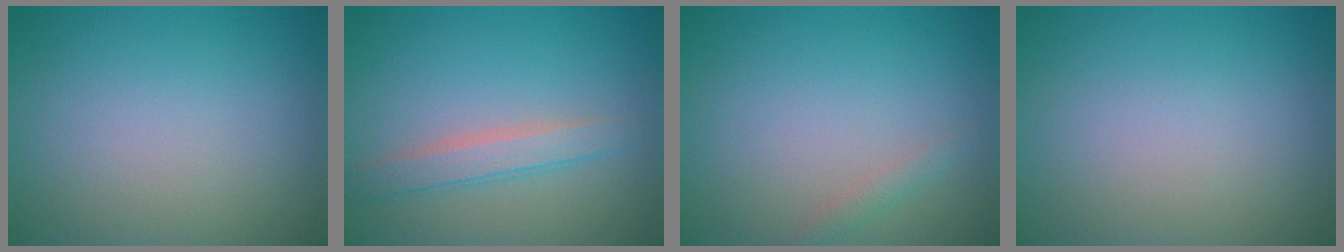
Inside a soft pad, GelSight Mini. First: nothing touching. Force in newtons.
{"total": 2.4, "press": 2.4, "slide": 0.1}
{"total": 1.0, "press": 1.0, "slide": 0.0}
{"total": 0.0}